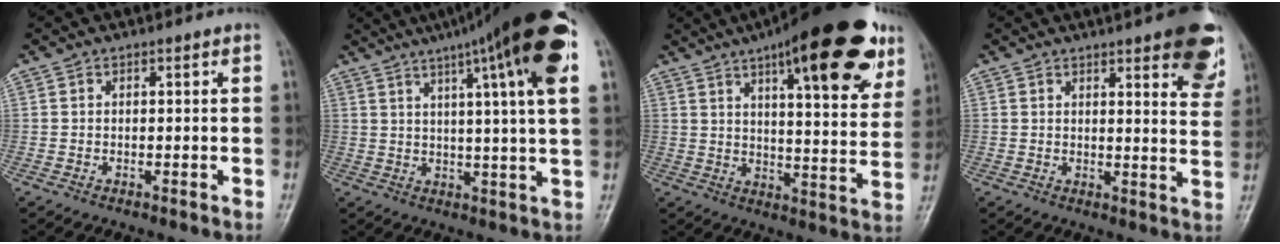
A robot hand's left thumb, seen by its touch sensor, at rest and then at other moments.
{"total": 21.2, "force": [10.8, 2.2, 18.1], "torque": [-0.262, -0.006, 0.139]}
{"total": 24.8, "force": [14.2, 7.4, 19.0], "torque": [-0.239, -0.033, 0.199]}
{"total": 13.3, "force": [7.9, 3.6, 10.0], "torque": [-0.092, -0.037, 0.089]}